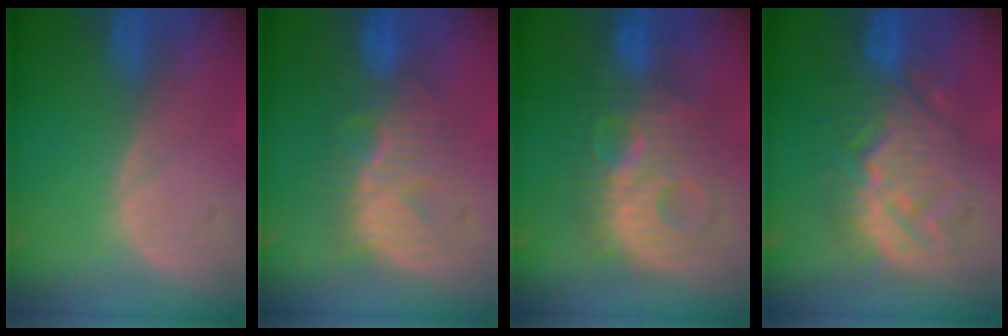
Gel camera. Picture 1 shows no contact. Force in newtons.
{"total": 8.0, "press": 7.9, "slide": 1.3}
{"total": 10.1, "press": 10.1, "slide": 0.3}
{"total": 10.3, "press": 10.3, "slide": 0.6}